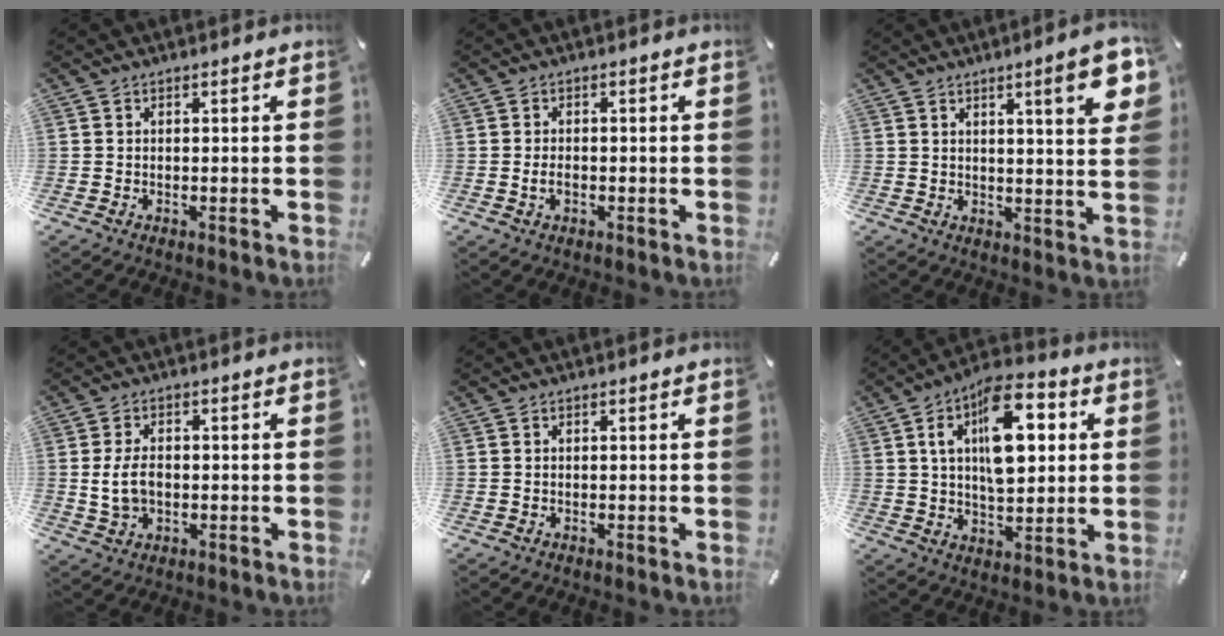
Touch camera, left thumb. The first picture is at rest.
{"total": 2.1, "force": [-0.5, 1.2, 1.6], "torque": [-0.028, 0.004, -0.009]}
{"total": 10.6, "force": [4.7, 1.8, 9.4], "torque": [-0.132, -0.017, 0.068]}
{"total": 6.0, "force": [-0.3, 4.0, 4.5], "torque": [-0.108, 0.000, -0.010]}
{"total": 0.0}
{"total": 16.6, "force": [5.5, 8.9, 12.9], "torque": [-0.201, -0.009, 0.090]}